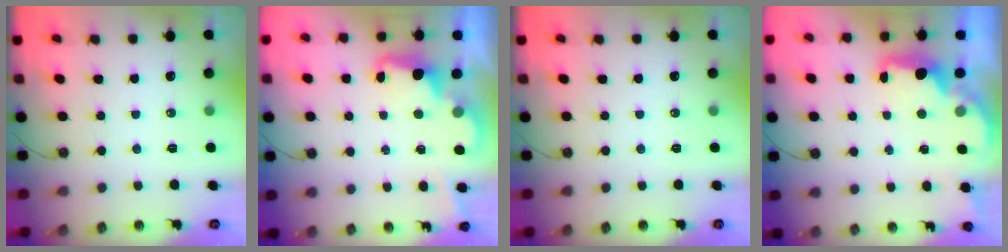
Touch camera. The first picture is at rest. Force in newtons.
{"total": 2.4, "press": 2.3, "slide": 0.5}
{"total": 0.0}
{"total": 2.4, "press": 2.3, "slide": 0.9}